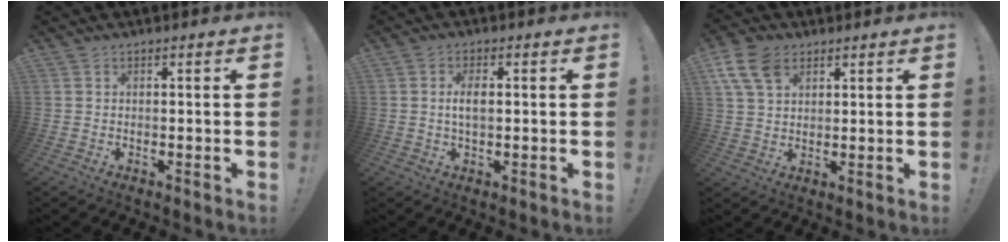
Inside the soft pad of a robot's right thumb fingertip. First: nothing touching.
{"total": 3.9, "force": [0.4, 1.6, 3.6], "torque": [-0.060, -0.001, 0.000]}
{"total": 9.9, "force": [5.1, 6.6, 5.3], "torque": [-0.099, -0.013, 0.100]}